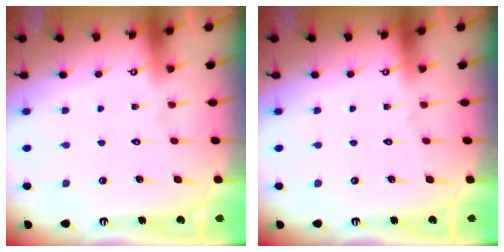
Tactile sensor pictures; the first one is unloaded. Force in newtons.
{"total": 0.0}